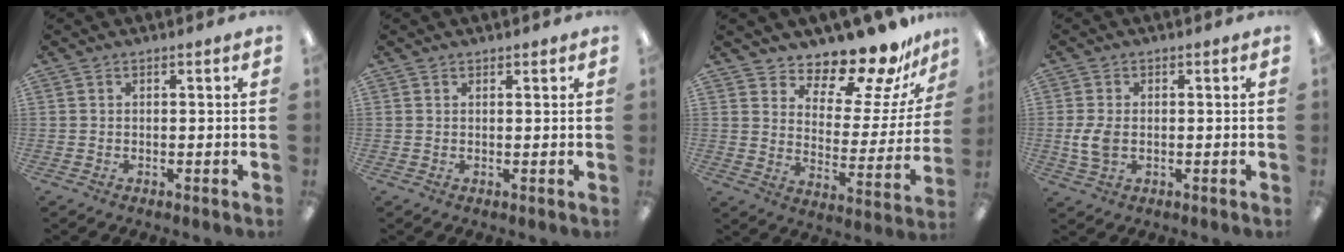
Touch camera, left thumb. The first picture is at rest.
{"total": 0.8, "force": [0.7, 0.4, 0.0], "torque": [0.000, 0.001, 0.013]}
{"total": 14.0, "force": [12.8, 3.7, 4.2], "torque": [-0.068, -0.118, 0.221]}
{"total": 5.3, "force": [-0.4, 3.5, 4.0], "torque": [-0.095, -0.001, -0.012]}